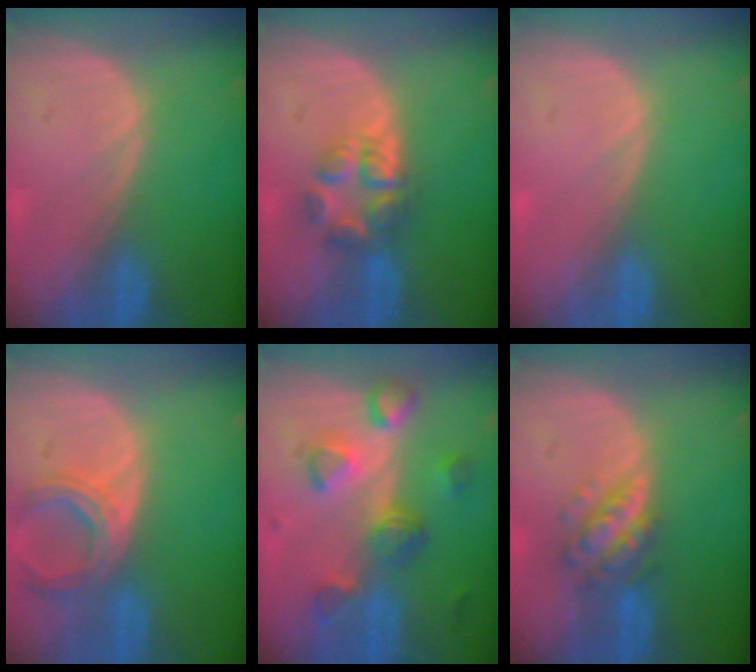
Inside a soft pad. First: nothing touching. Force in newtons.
{"total": 5.8, "press": 5.6, "slide": 1.6}
{"total": 0.0}
{"total": 6.2, "press": 5.7, "slide": 2.5}
{"total": 8.0, "press": 7.3, "slide": 3.1}
{"total": 5.8, "press": 5.3, "slide": 2.4}